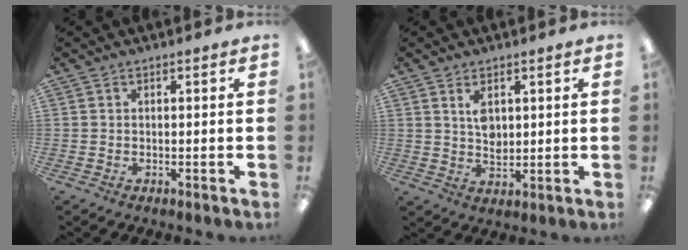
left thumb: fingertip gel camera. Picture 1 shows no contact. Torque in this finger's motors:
{"motor_torque": [-0.04, -0.18, 0.00, -0.23, 0.00]}